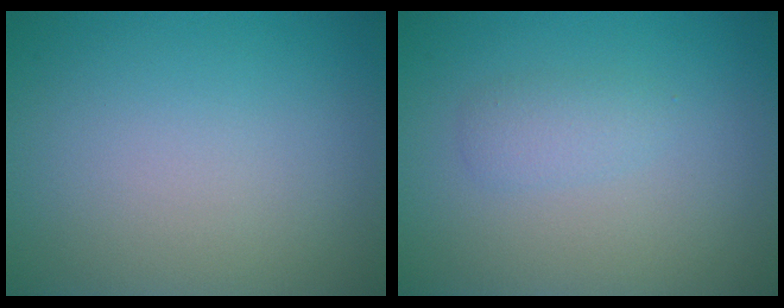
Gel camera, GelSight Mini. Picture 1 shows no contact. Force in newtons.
{"total": 1.4, "press": 1.4, "slide": 0.0}